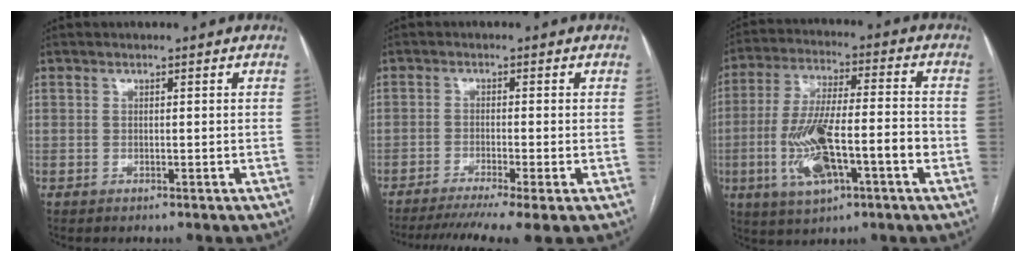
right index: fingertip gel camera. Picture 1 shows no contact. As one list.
[{"total": 9.5, "force": [-7.3, -0.6, 6.1], "torque": [-0.089, -0.018, -0.112]}, {"total": 14.6, "force": [-4.5, 3.4, 13.5], "torque": [-0.262, 0.006, -0.075]}]